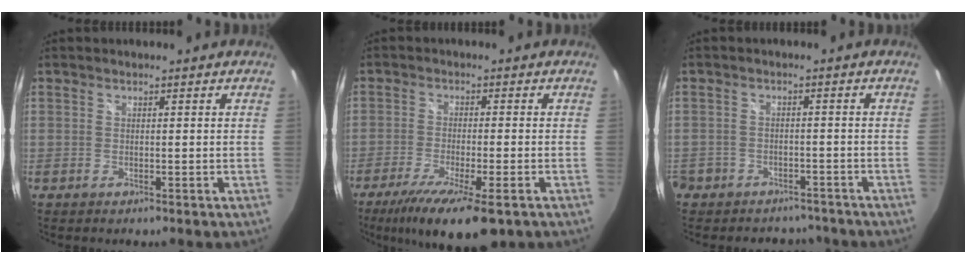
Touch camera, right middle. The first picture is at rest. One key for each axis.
{"total": 13.4, "fx": -8.6, "fy": 2.8, "fz": 9.9, "tx": -0.195, "ty": -0.045, "tz": -0.139}
{"total": 8.8, "fx": -6.2, "fy": 5.9, "fz": 1.6, "tx": -0.059, "ty": 0.024, "tz": -0.084}